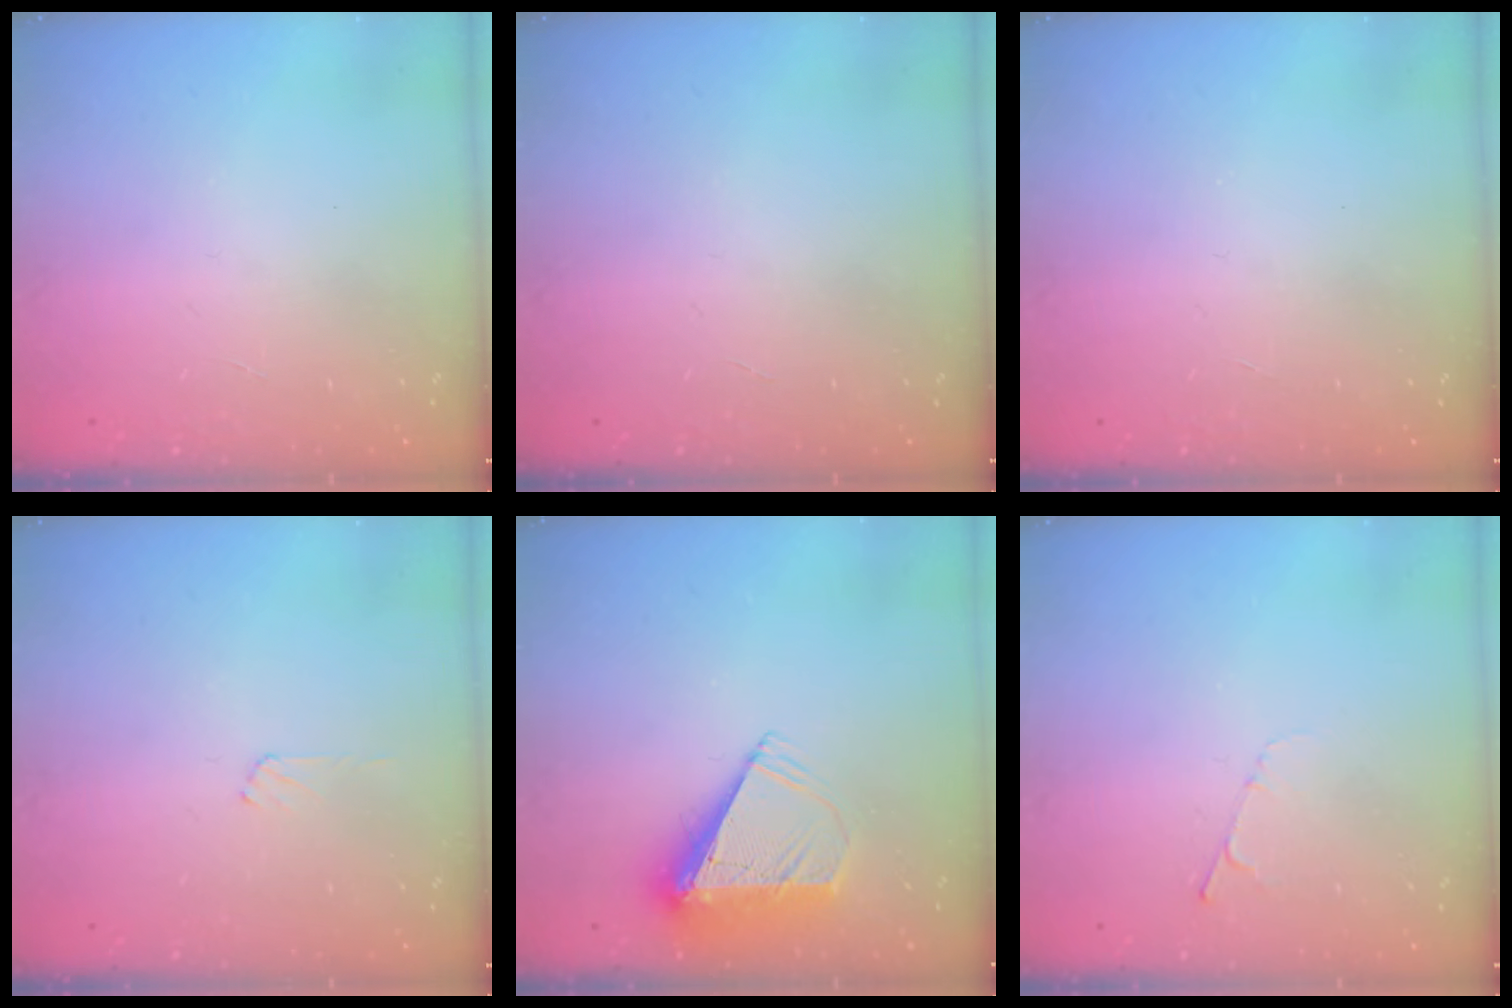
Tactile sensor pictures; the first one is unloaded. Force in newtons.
{"total": 0.0}
{"total": 0.0}
{"total": 4.1, "press": 4.0, "slide": 0.5}
{"total": 8.7, "press": 8.7, "slide": 0.3}
{"total": 3.1, "press": 3.1, "slide": 0.4}